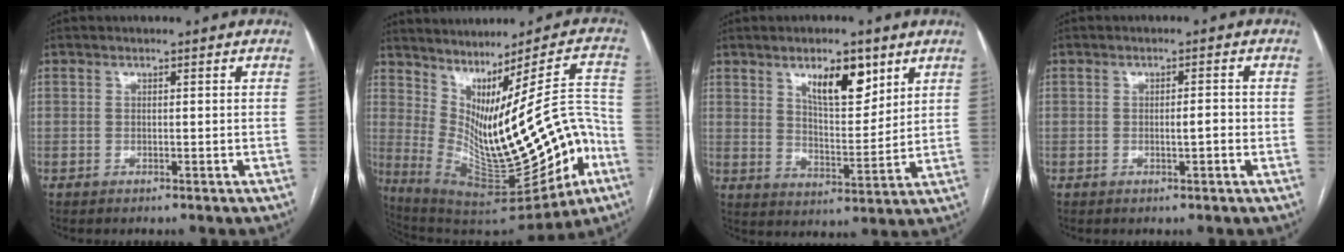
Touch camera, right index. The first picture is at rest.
{"total": 21.8, "force": [-4.5, 5.7, 20.6], "torque": [-0.286, 0.014, -0.036]}
{"total": 9.2, "force": [5.4, 3.3, 6.7], "torque": [-0.111, -0.003, 0.095]}
{"total": 2.3, "force": [-0.4, 0.4, 2.2], "torque": [-0.037, 0.001, -0.005]}